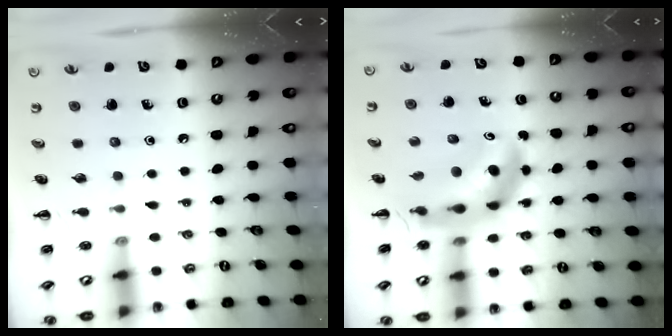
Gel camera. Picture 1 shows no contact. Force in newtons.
{"total": 7.4, "press": 7.2, "slide": 1.8}